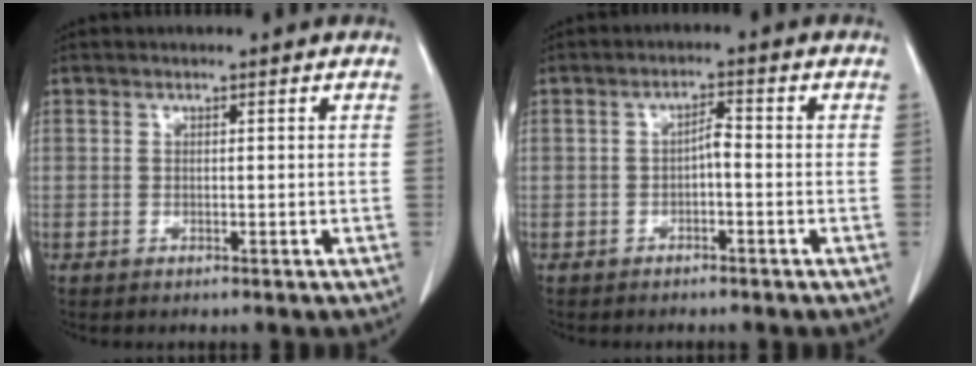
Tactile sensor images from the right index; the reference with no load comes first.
{"total": 2.0, "force": [-0.6, 0.5, 1.9], "torque": [-0.029, 0.006, -0.012]}